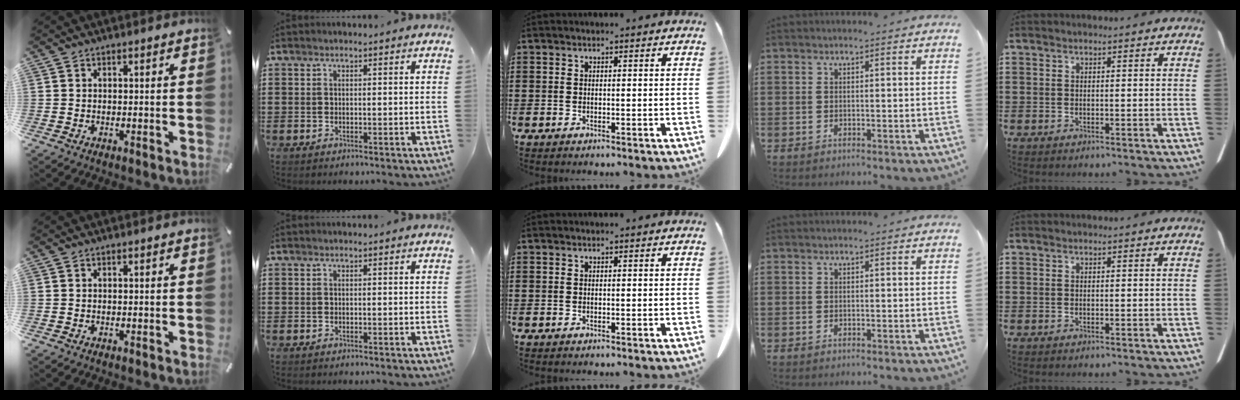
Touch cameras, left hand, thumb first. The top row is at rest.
{}